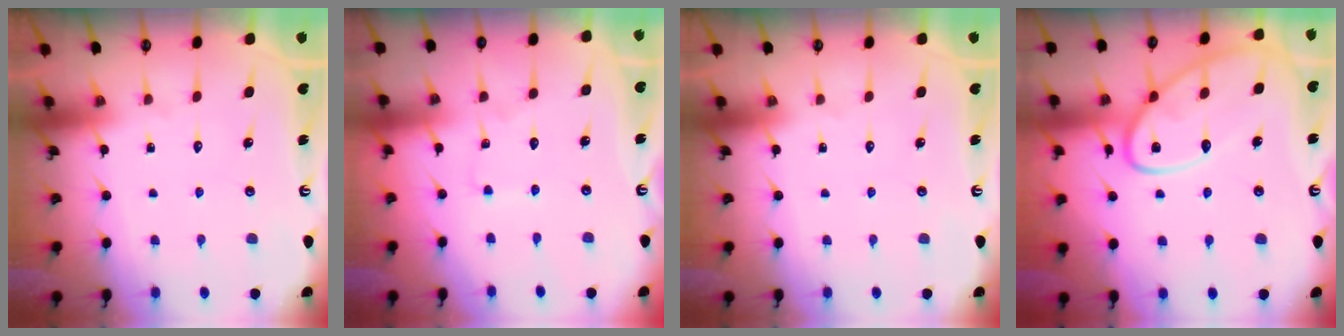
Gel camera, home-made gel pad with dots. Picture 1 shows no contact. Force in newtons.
{"total": 1.2, "press": 1.2, "slide": 0.2}
{"total": 0.0}
{"total": 13.1, "press": 13.1, "slide": 1.2}